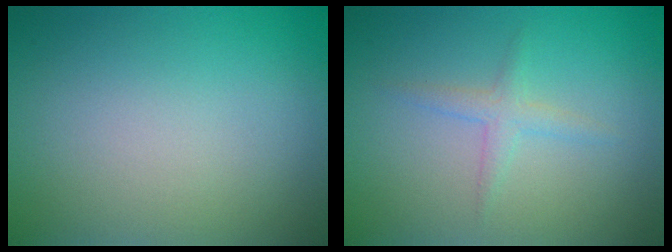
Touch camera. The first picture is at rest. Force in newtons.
{"total": 1.7, "press": 1.7, "slide": 0.1}